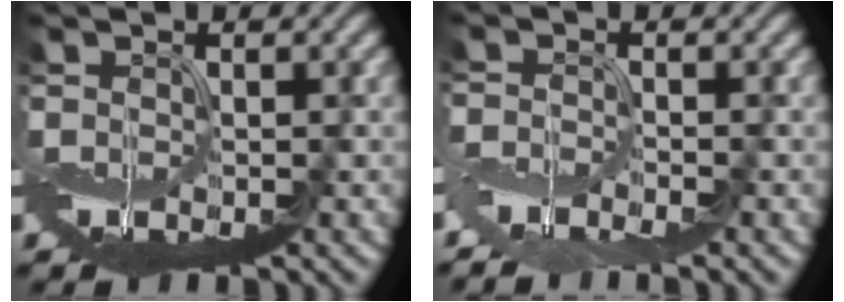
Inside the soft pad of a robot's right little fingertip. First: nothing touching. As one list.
[{"total": 2.9, "force": [-2.6, 0.4, 1.2], "torque": [-0.026, -0.009, -0.061]}]